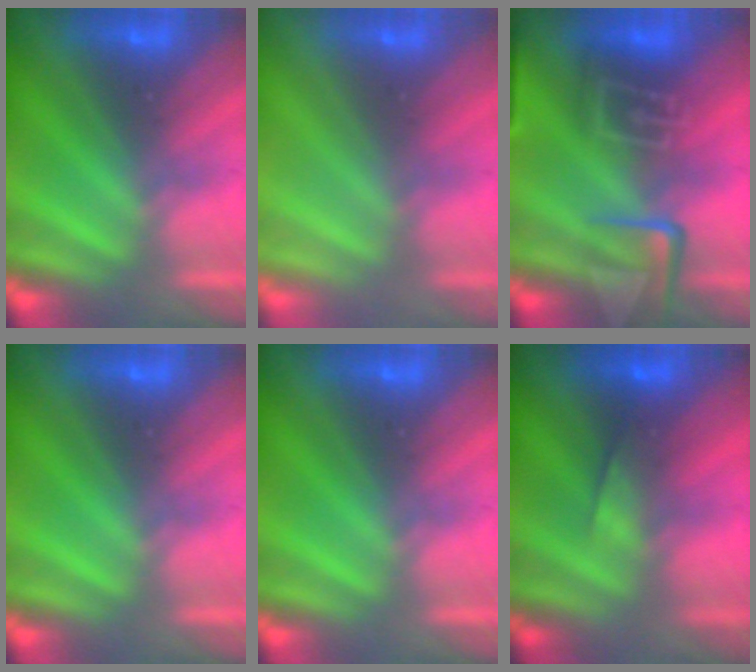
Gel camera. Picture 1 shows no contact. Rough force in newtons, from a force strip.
{"total": 2.9}
{"total": 9.1}
{"total": 0.0}
{"total": 0.0}
{"total": 4.4}